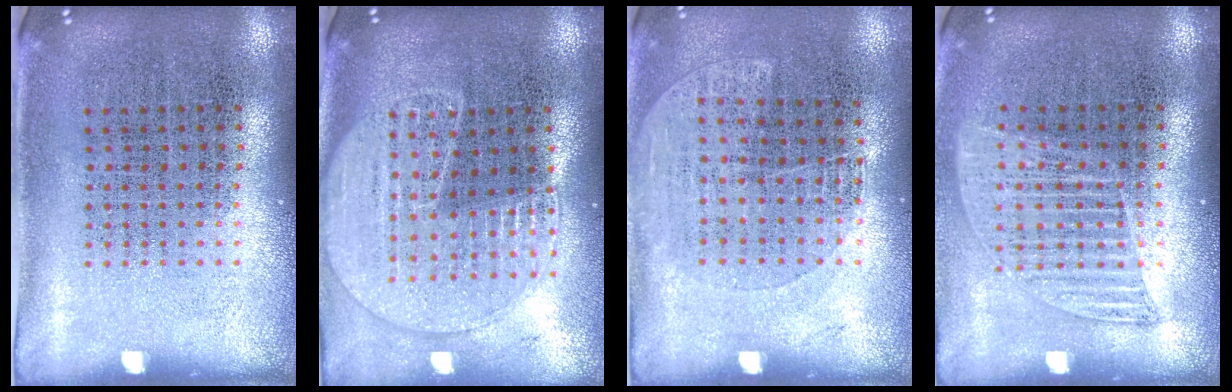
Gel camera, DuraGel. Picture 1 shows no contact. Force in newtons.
{"total": 1.8, "press": 1.7, "slide": 0.6}
{"total": 1.1, "press": 0.9, "slide": 0.6}
{"total": 1.2, "press": 1.1, "slide": 0.5}